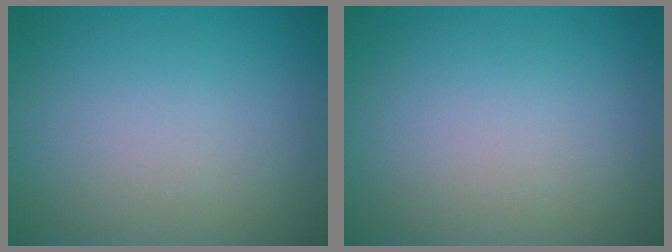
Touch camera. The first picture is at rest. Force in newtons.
{"total": 0.0}